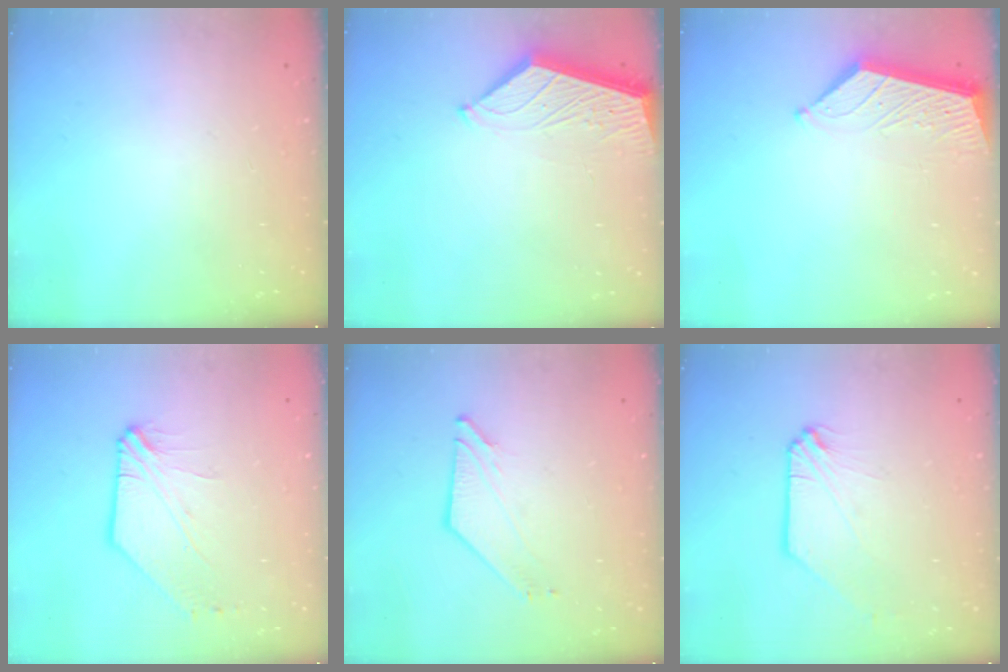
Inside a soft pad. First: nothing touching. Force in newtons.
{"total": 3.8, "press": 3.7, "slide": 0.5}
{"total": 6.0, "press": 5.9, "slide": 0.5}
{"total": 4.1, "press": 4.1, "slide": 0.2}
{"total": 2.7, "press": 2.7, "slide": 0.3}
{"total": 0.8, "press": 0.8, "slide": 0.2}